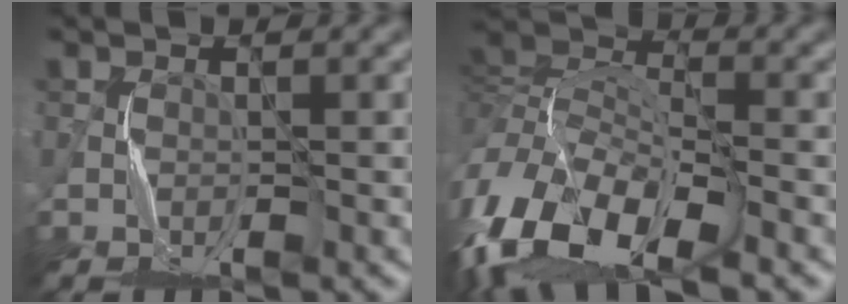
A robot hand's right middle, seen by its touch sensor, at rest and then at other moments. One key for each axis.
{"total": 14.7, "fx": -7.1, "fy": 7.5, "fz": 10.4, "tx": -0.236, "ty": -0.002, "tz": -0.142}